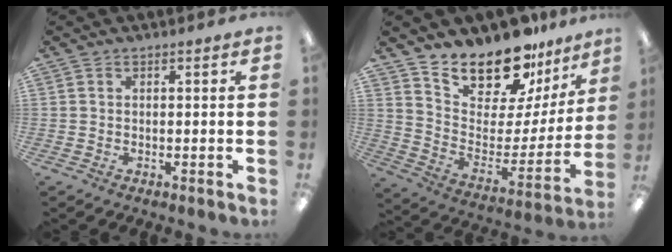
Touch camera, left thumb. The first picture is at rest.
{"total": 18.5, "force": [16.5, 6.6, 5.4], "torque": [-0.098, -0.140, 0.290]}